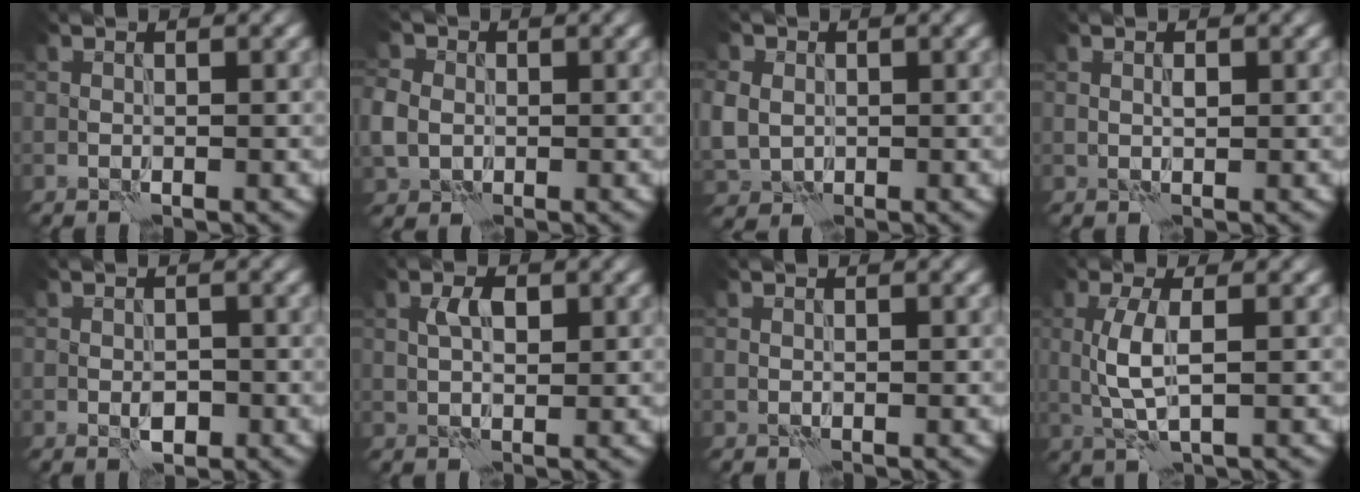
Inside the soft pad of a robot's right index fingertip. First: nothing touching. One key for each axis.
{"total": 4.3, "fx": -0.2, "fy": 3.6, "fz": 2.3, "tx": -0.057, "ty": 0.011, "tz": -0.013}
{"total": 4.8, "fx": 0.4, "fy": 4.1, "fz": 2.3, "tx": -0.062, "ty": 0.016, "tz": -0.005}
{"total": 0.6, "fx": 0.2, "fy": 0.2, "fz": 0.5, "tx": -0.009, "ty": 0.004, "tz": 0.004}
{"total": 1.8, "fx": -0.5, "fy": 1.1, "fz": 1.3, "tx": -0.022, "ty": -0.001, "tz": -0.008}
{"total": 2.3, "fx": 0.6, "fy": 1.1, "fz": 1.9, "tx": -0.038, "ty": 0.005, "tz": 0.011}
{"total": 0.0}
{"total": 3.6, "fx": 0.4, "fy": 0.9, "fz": 3.5, "tx": -0.083, "ty": 0.003, "tz": 0.010}